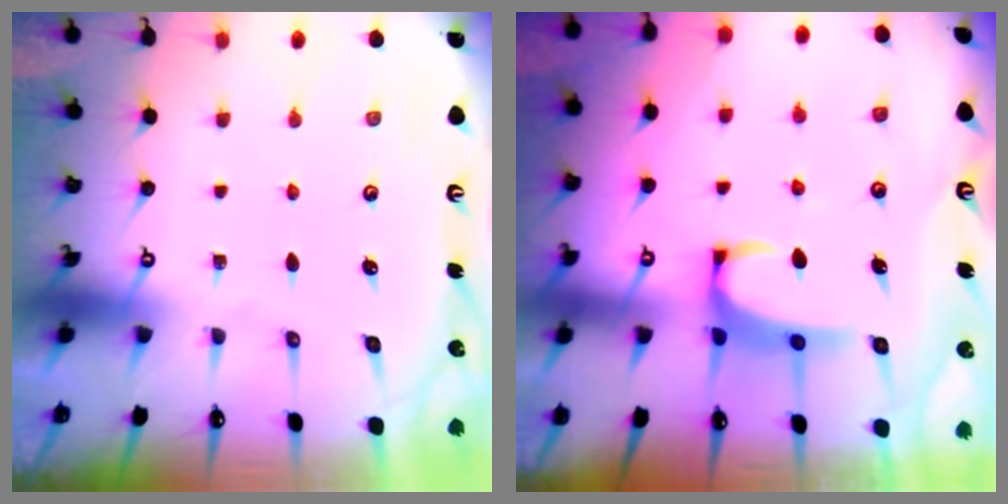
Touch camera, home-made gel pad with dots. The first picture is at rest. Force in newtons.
{"total": 2.5, "press": 2.4, "slide": 0.8}